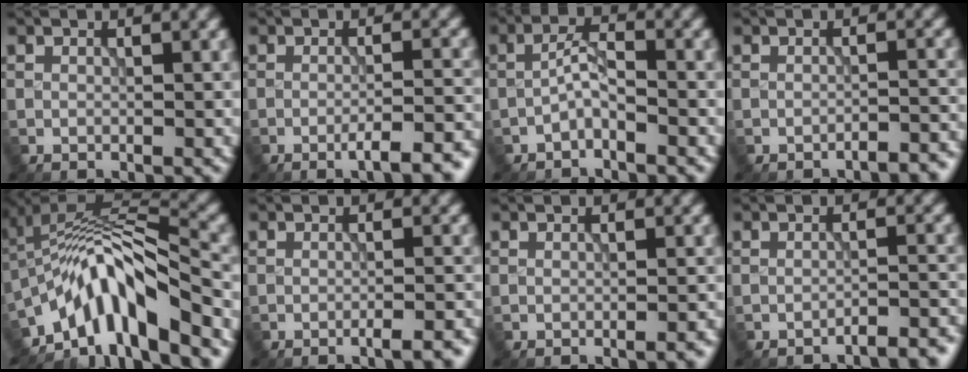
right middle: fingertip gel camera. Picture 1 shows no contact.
{"total": 4.9, "force": [-2.6, 1.1, 4.0], "torque": [-0.052, 0.004, -0.036]}
{"total": 1.7, "force": [-1.0, 0.4, 1.3], "torque": [-0.031, 0.010, -0.025]}
{"total": 2.2, "force": [-1.8, 0.5, 1.1], "torque": [-0.009, 0.005, -0.027]}
{"total": 10.3, "force": [-5.7, 3.0, 8.0], "torque": [-0.124, 0.010, -0.105]}
{"total": 2.9, "force": [-1.8, 0.7, 2.2], "torque": [-0.025, 0.007, -0.029]}
{"total": 1.1, "force": [-0.6, 0.3, 0.8], "torque": [-0.006, -0.001, -0.011]}
{"total": 3.1, "force": [-2.6, 0.6, 1.6], "torque": [-0.013, 0.008, -0.038]}